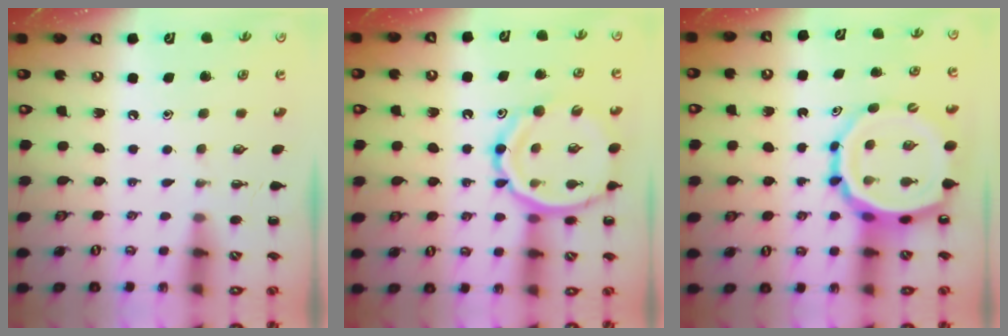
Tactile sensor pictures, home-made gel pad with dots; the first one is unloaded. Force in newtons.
{"total": 14.8, "press": 14.4, "slide": 3.5}
{"total": 13.2, "press": 12.8, "slide": 3.5}